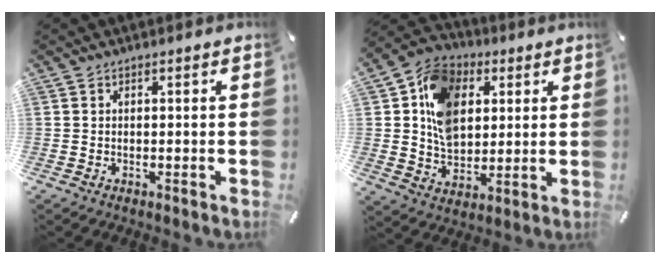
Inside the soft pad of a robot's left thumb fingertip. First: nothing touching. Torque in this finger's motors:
{"motor_torque": [0.59, 0.15, 0.58, 0.19, 0.17]}